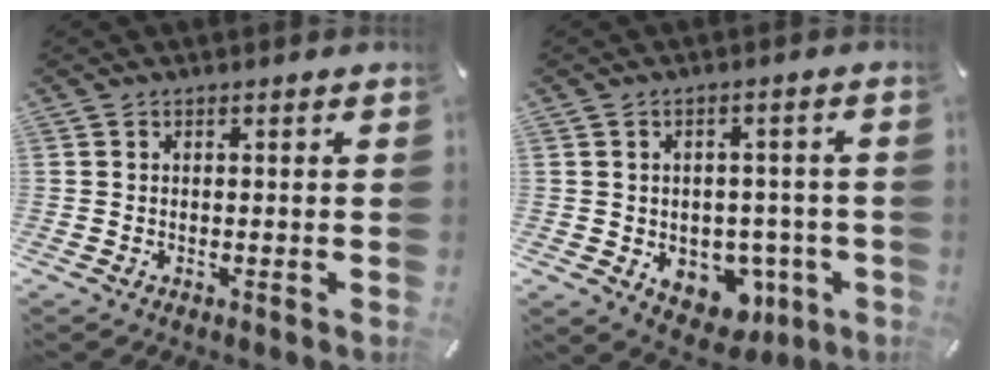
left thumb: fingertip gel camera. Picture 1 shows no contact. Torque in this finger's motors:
{"motor_torque": [0.81, 1.03, 0.38, -0.07, 0.14]}